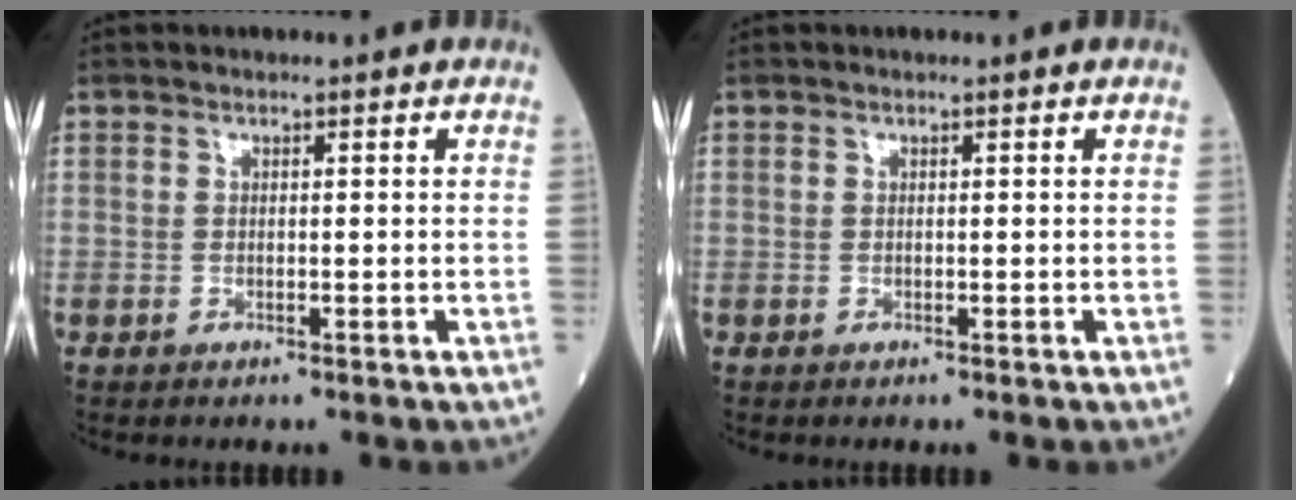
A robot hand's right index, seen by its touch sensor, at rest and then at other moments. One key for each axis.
{"total": 0.0}